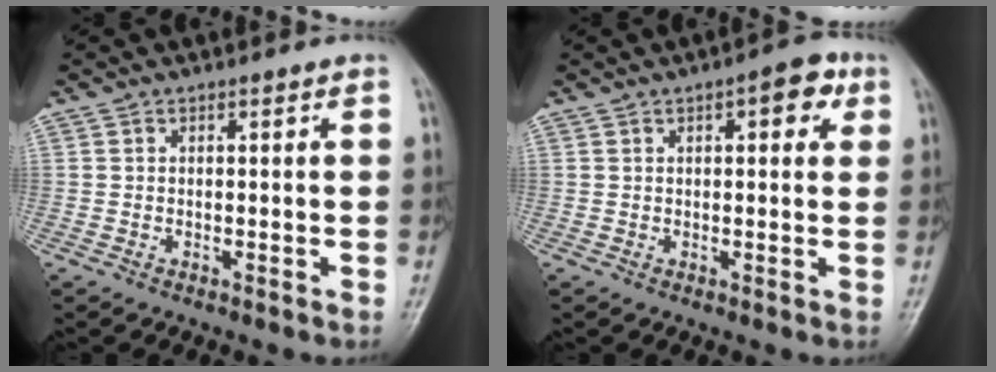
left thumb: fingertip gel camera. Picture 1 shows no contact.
{"total": 5.7, "force": [2.3, 2.4, 4.6], "torque": [-0.040, 0.001, 0.020]}